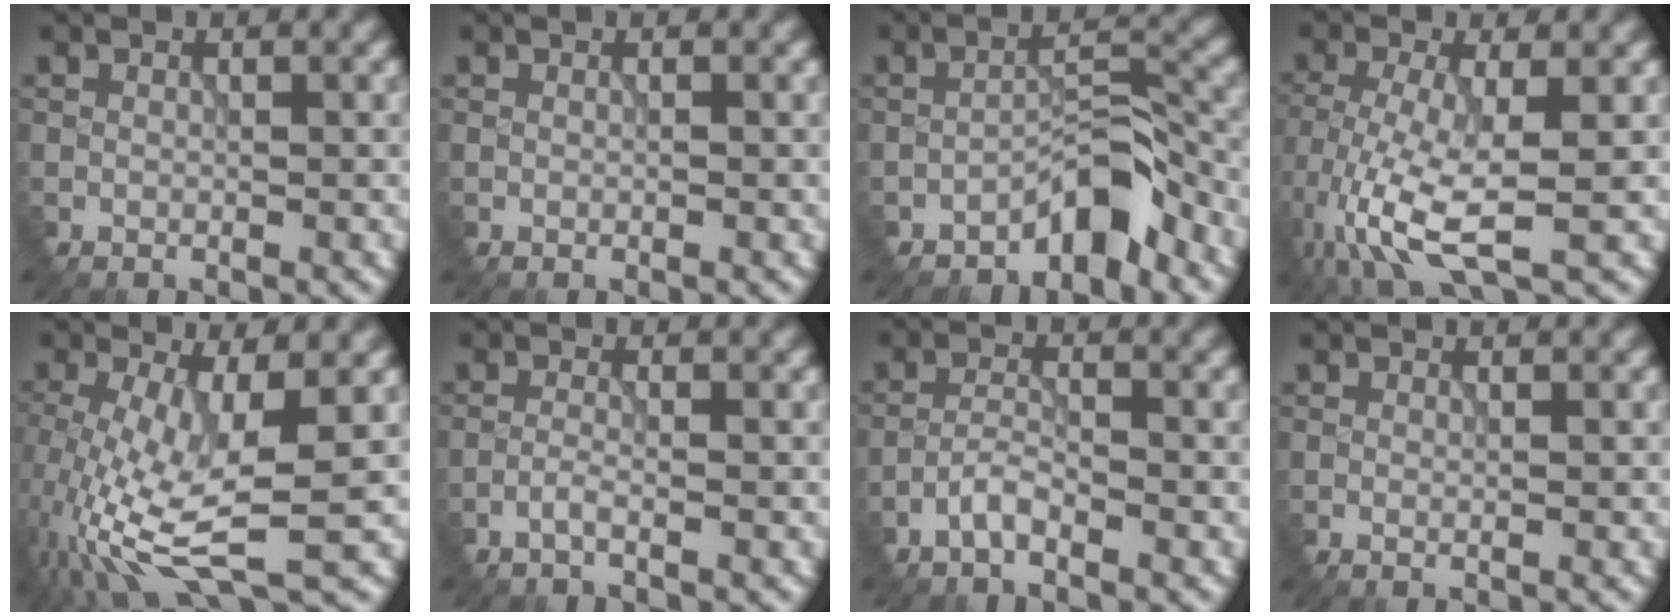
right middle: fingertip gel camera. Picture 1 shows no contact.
{"total": 0.0}
{"total": 3.9, "force": [-3.1, 0.9, 2.2], "torque": [-0.027, 0.022, -0.055]}
{"total": 8.2, "force": [-3.1, 2.7, 7.2], "torque": [-0.165, -0.017, -0.058]}
{"total": 10.1, "force": [-2.0, 3.3, 9.3], "torque": [-0.204, -0.020, -0.033]}
{"total": 1.2, "force": [-0.8, 0.2, 0.9], "torque": [-0.018, 0.004, -0.019]}
{"total": 2.0, "force": [-1.4, 0.4, 1.3], "torque": [-0.029, 0.005, -0.034]}
{"total": 0.0}